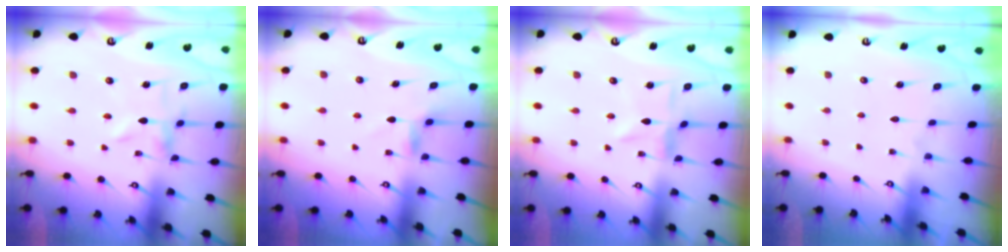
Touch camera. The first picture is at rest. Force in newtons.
{"total": 3.6, "press": 3.6, "slide": 0.5}
{"total": 2.1, "press": 2.1, "slide": 0.3}
{"total": 1.8, "press": 1.8, "slide": 0.1}